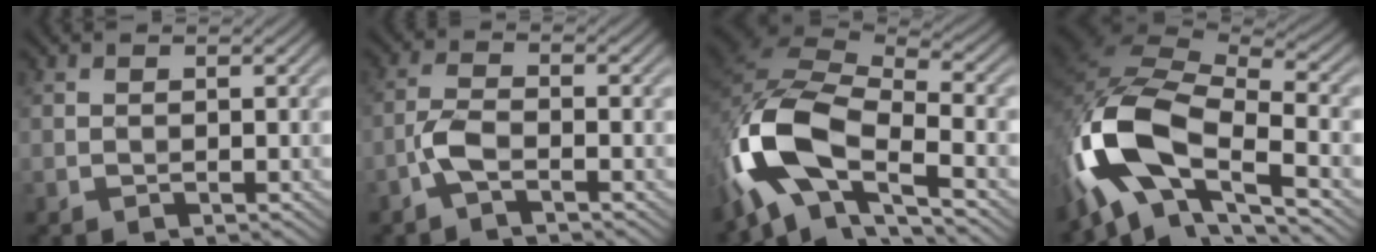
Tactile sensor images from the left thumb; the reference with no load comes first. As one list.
[{"total": 3.3, "force": [-1.9, 1.0, 2.5], "torque": [-0.064, 0.006, -0.048]}, {"total": 14.2, "force": [-6.2, 7.0, 10.6], "torque": [-0.233, -0.017, -0.129]}, {"total": 15.6, "force": [-6.7, 7.6, 11.9], "torque": [-0.256, -0.015, -0.136]}]